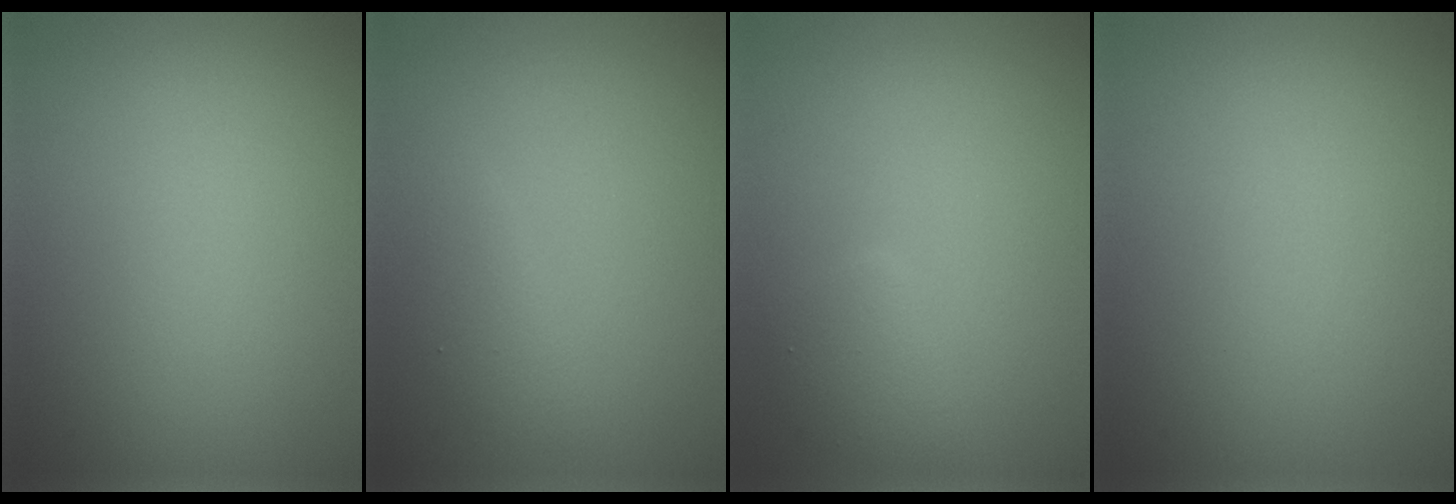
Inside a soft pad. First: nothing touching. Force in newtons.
{"total": 1.5, "press": 1.5, "slide": 0.1}
{"total": 1.7, "press": 1.7, "slide": 0.0}
{"total": 0.0}